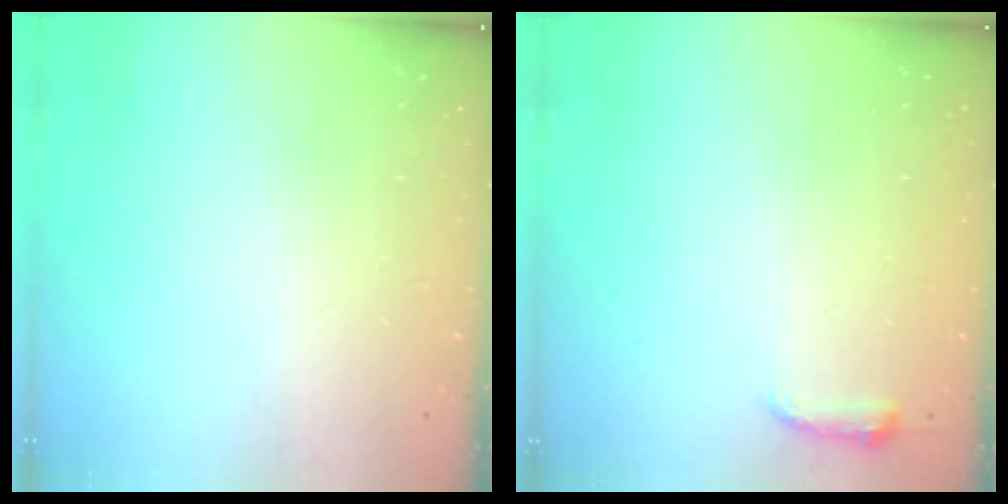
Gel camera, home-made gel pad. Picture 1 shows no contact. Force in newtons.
{"total": 3.3, "press": 3.2, "slide": 0.7}